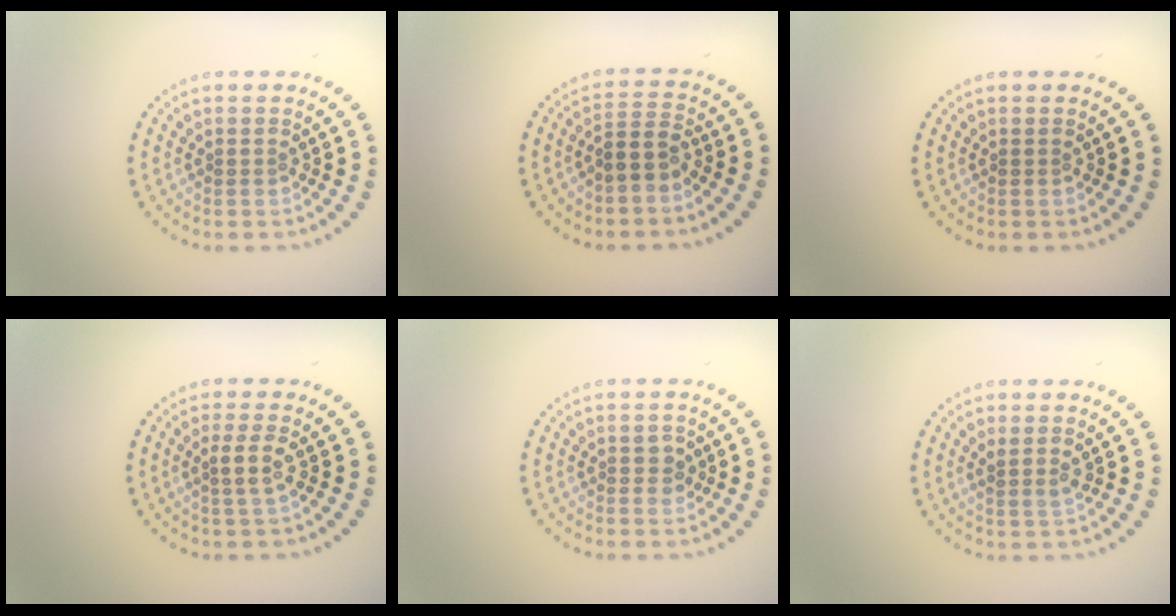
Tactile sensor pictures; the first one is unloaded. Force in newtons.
{"total": 2.5, "press": 2.1, "slide": 1.3}
{"total": 0.0}
{"total": 1.6, "press": 1.2, "slide": 1.0}
{"total": 1.4, "press": 1.4, "slide": 0.3}
{"total": 1.4, "press": 1.2, "slide": 0.8}